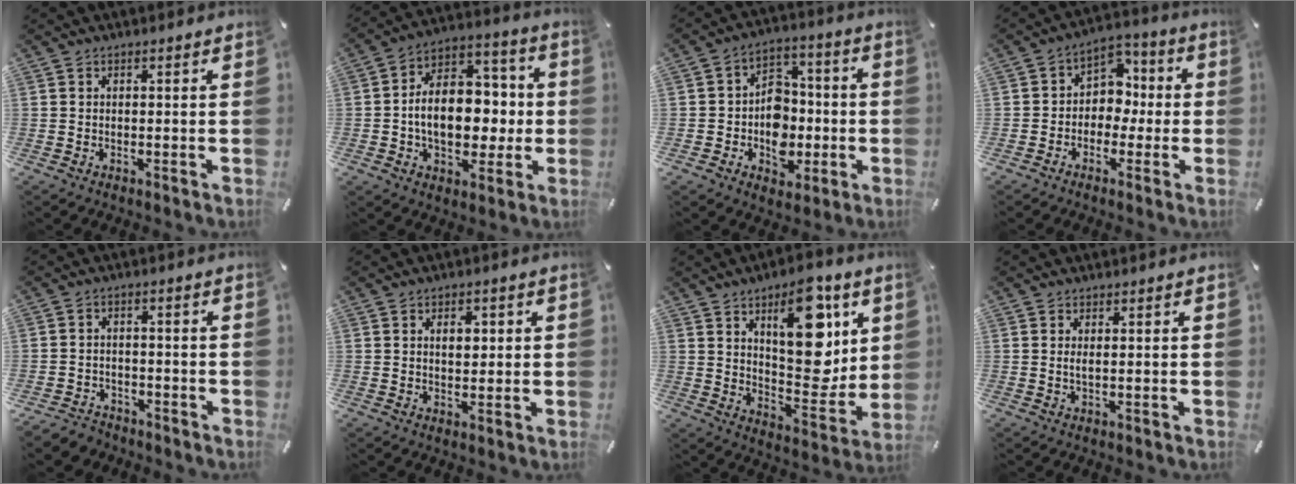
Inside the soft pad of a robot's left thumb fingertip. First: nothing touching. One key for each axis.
{"total": 15.2, "fx": -2.0, "fy": 11.1, "fz": 10.2, "tx": -0.163, "ty": 0.010, "tz": -0.032}
{"total": 10.6, "fx": -3.1, "fy": 9.2, "fz": 4.2, "tx": -0.059, "ty": 0.028, "tz": -0.047}
{"total": 7.4, "fx": -1.1, "fy": 6.8, "fz": 2.6, "tx": -0.038, "ty": 0.015, "tz": -0.022}
{"total": 3.9, "fx": -3.2, "fy": 2.0, "fz": 0.5, "tx": -0.019, "ty": 0.018, "tz": -0.068}
{"total": 3.9, "fx": 0.7, "fy": 2.7, "fz": 2.8, "tx": -0.028, "ty": -0.004, "tz": 0.001}
{"total": 17.1, "fx": 8.5, "fy": 8.5, "fz": 12.2, "tx": -0.152, "ty": -0.054, "tz": 0.143}
{"total": 1.4, "fx": 0.3, "fy": 0.2, "fz": 1.4, "tx": -0.027, "ty": -0.001, "tz": 0.004}